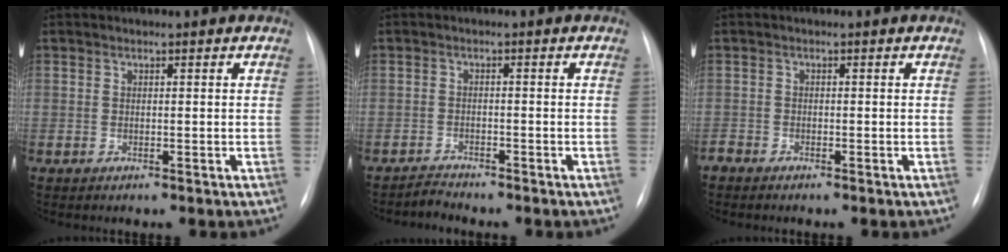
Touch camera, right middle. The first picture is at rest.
{"total": 1.8, "force": [-1.7, -0.1, -0.5], "torque": [0.012, -0.010, -0.031]}
{"total": 1.2, "force": [-1.1, 0.4, 0.1], "torque": [-0.004, -0.001, -0.021]}